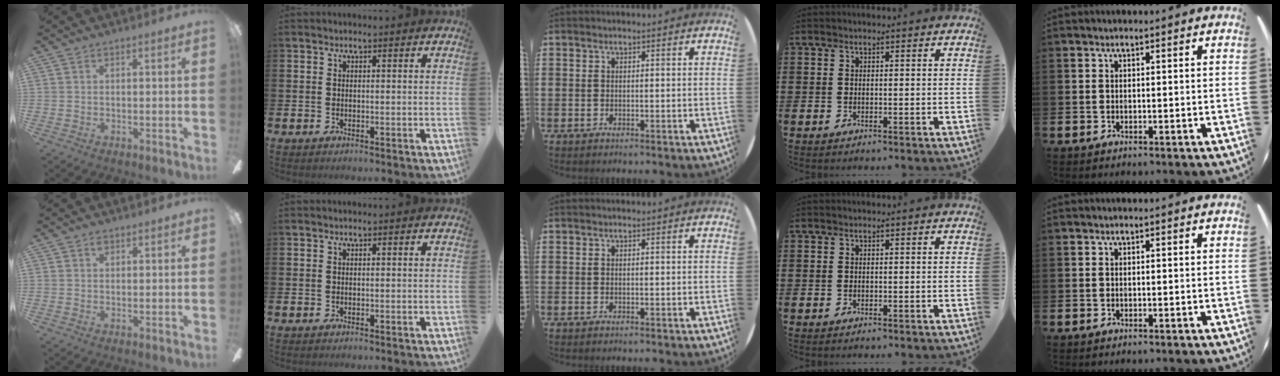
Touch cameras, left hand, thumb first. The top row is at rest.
{"thumb": {"total": 1.1, "force": [0.8, 0.6, 0.4], "torque": [-0.008, 0.002, 0.015]}}